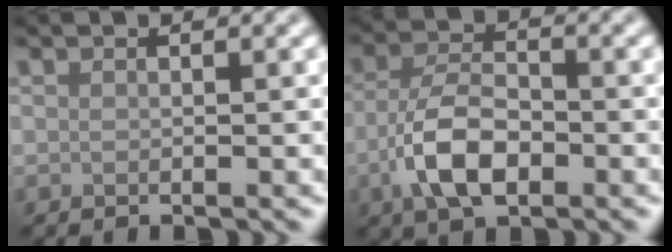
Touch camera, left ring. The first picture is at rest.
{"total": 5.6, "force": [-2.2, 2.8, 4.4], "torque": [-0.085, 0.003, -0.048]}